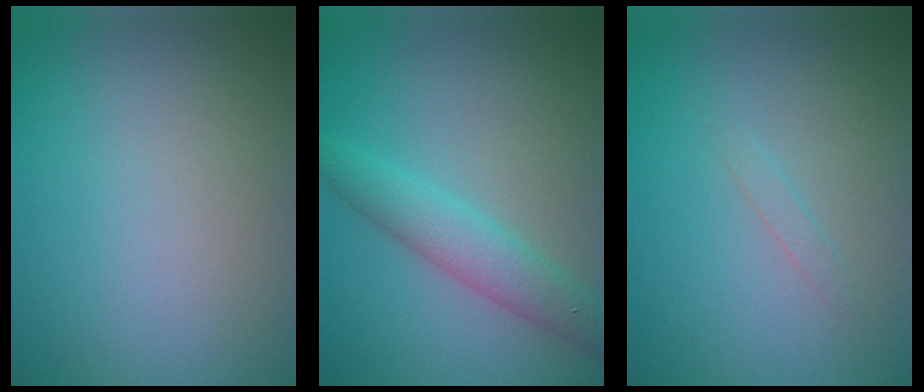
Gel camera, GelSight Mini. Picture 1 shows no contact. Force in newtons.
{"total": 3.8, "press": 3.8, "slide": 0.2}
{"total": 0.7, "press": 0.7, "slide": 0.0}